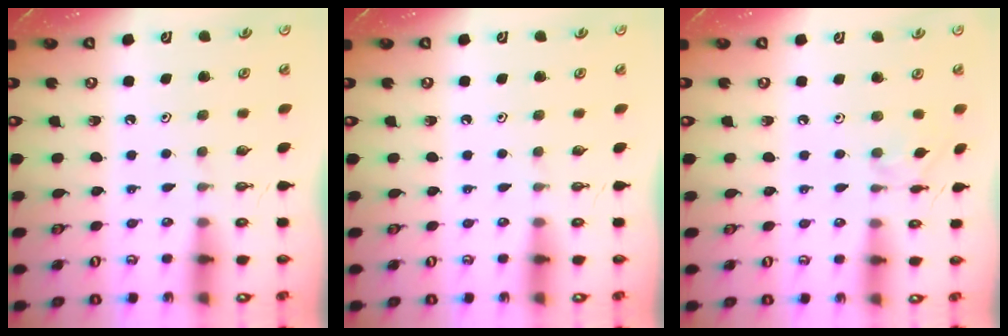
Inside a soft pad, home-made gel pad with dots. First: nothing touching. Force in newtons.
{"total": 0.0}
{"total": 1.8, "press": 1.8, "slide": 0.1}